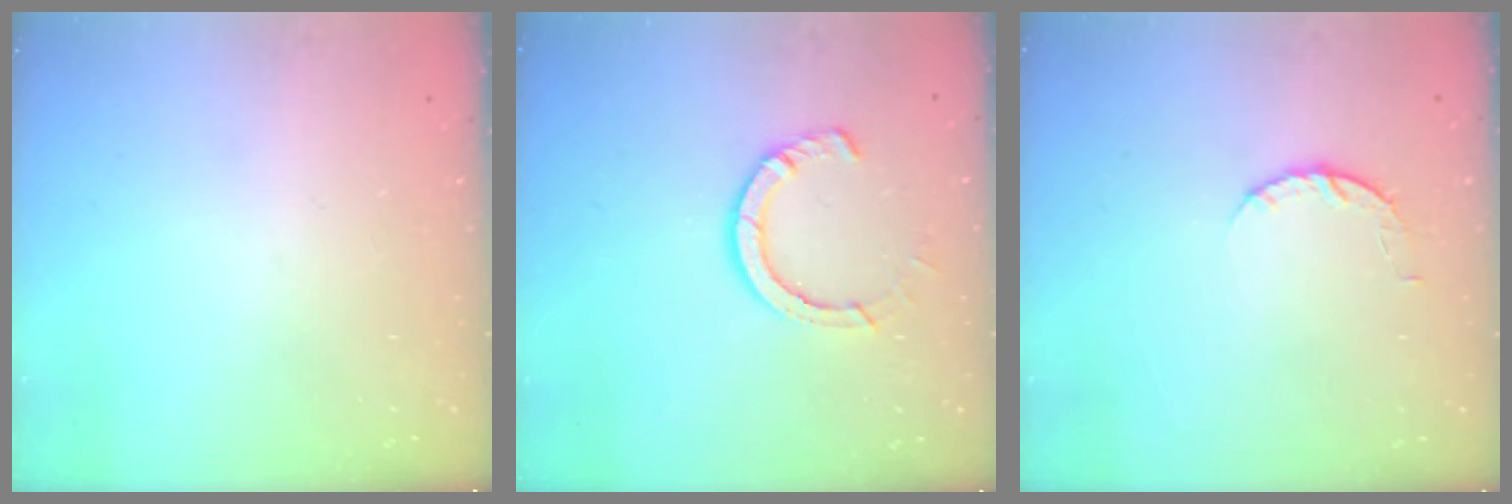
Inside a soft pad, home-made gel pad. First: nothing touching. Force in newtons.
{"total": 7.5, "press": 7.4, "slide": 1.0}
{"total": 3.9, "press": 3.9, "slide": 0.6}